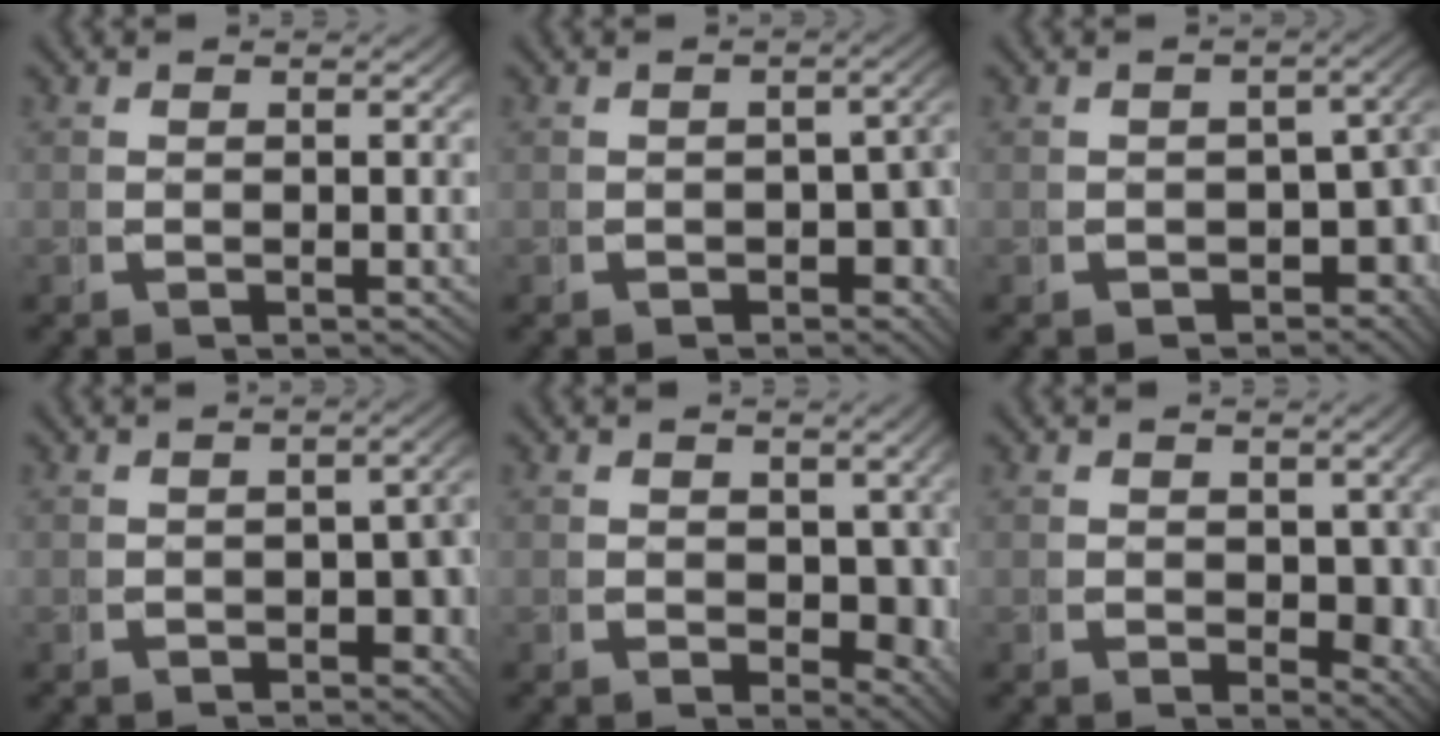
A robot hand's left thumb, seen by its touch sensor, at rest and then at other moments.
{"total": 3.9, "force": [-1.0, 2.7, 2.7], "torque": [-0.024, -0.011, -0.012]}
{"total": 5.3, "force": [-1.3, 3.5, 3.7], "torque": [-0.036, -0.022, -0.011]}
{"total": 4.2, "force": [-0.9, 2.9, 3.0], "torque": [-0.026, -0.012, -0.008]}
{"total": 5.9, "force": [0.8, 4.1, 4.2], "torque": [-0.046, -0.021, 0.025]}
{"total": 5.0, "force": [0.5, 3.3, 3.7], "torque": [-0.037, -0.021, 0.021]}